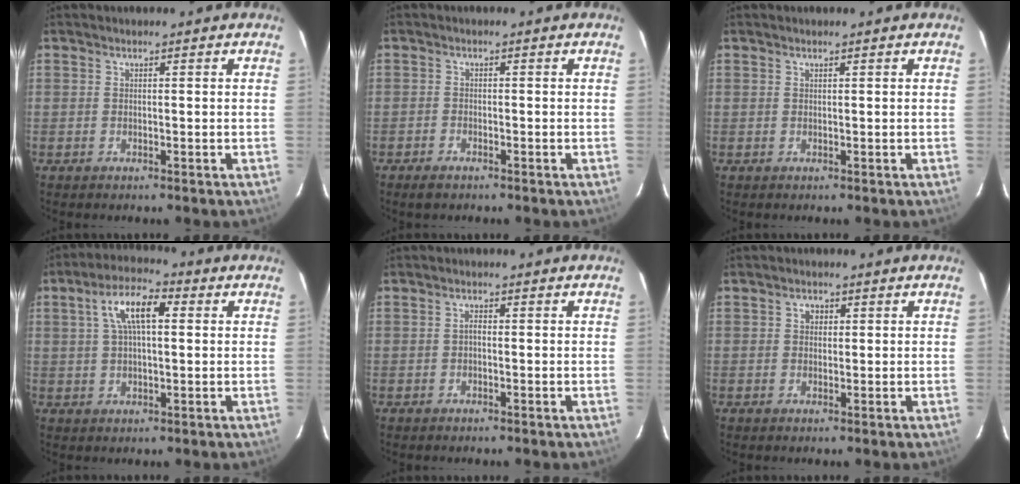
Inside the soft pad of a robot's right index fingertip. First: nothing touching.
{"total": 1.9, "force": [-1.5, 0.8, 0.7], "torque": [-0.024, 0.000, -0.029]}
{"total": 0.0}
{"total": 8.7, "force": [2.4, 3.4, 7.6], "torque": [-0.141, 0.022, 0.043]}
{"total": 0.7, "force": [-0.2, 0.4, 0.6], "torque": [-0.011, 0.005, -0.005]}
{"total": 1.8, "force": [0.5, 1.6, 0.7], "torque": [-0.009, 0.008, 0.008]}